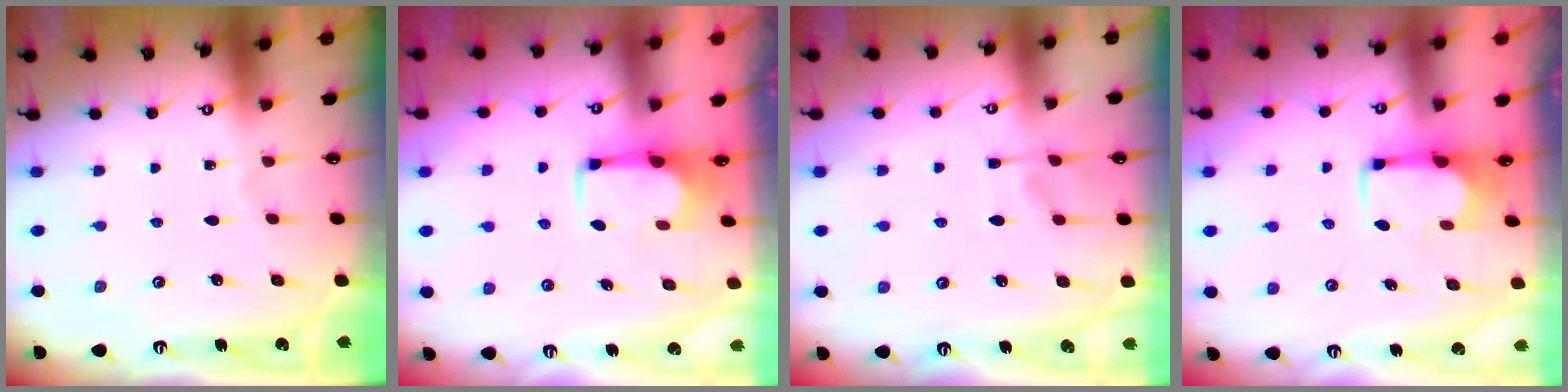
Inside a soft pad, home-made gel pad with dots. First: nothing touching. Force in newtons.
{"total": 1.6, "press": 1.5, "slide": 0.6}
{"total": 1.2, "press": 0.1, "slide": 1.2}
{"total": 1.7, "press": 1.6, "slide": 0.6}